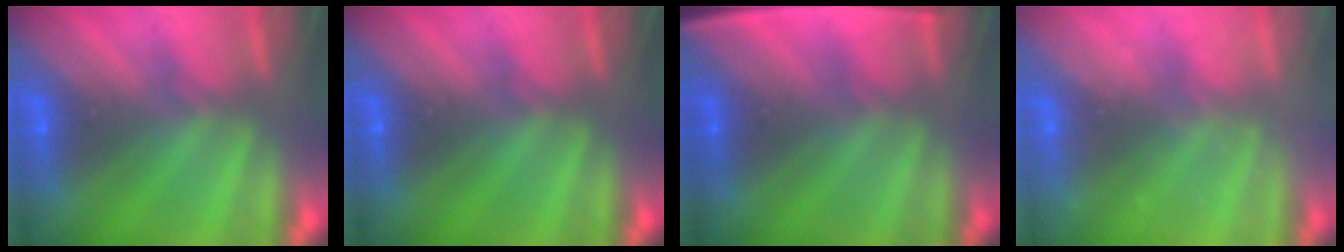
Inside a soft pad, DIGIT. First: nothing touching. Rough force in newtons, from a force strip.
{"total": 0.0}
{"total": 2.5}
{"total": 2.3}